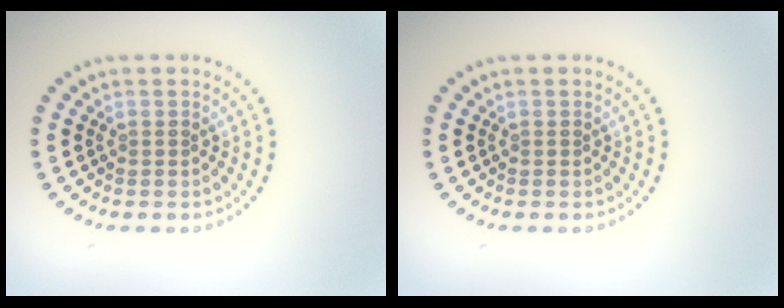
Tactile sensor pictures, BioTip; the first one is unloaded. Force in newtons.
{"total": 0.0}